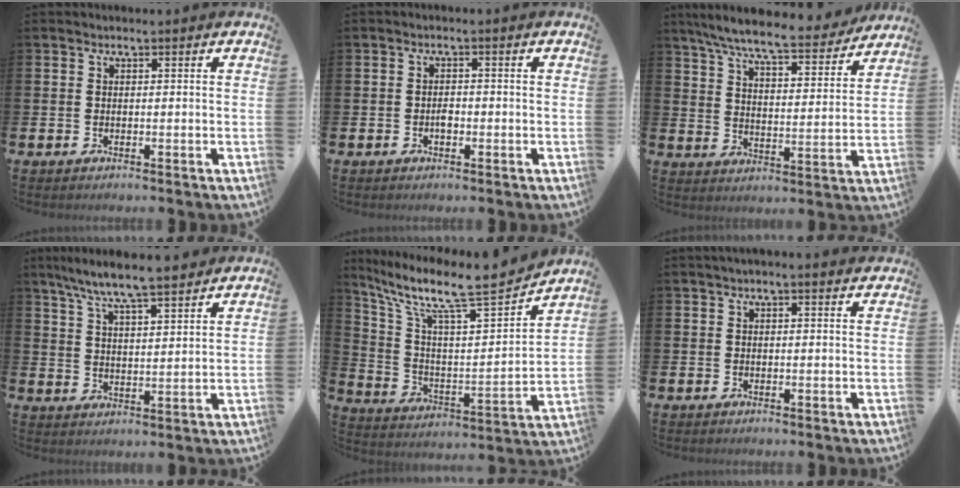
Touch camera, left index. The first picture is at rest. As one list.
[{"total": 1.4, "force": [-0.5, 0.9, 1.0], "torque": [-0.010, -0.001, -0.011]}, {"total": 8.4, "force": [7.6, 0.8, 3.3], "torque": [-0.085, -0.049, 0.130]}, {"total": 7.7, "force": [7.2, 0.5, 2.6], "torque": [-0.074, -0.032, 0.129]}, {"total": 10.7, "force": [8.8, 2.2, 5.6], "torque": [-0.134, -0.068, 0.140]}, {"total": 1.0, "force": [0.8, 0.0, 0.7], "torque": [-0.007, -0.001, 0.012]}]